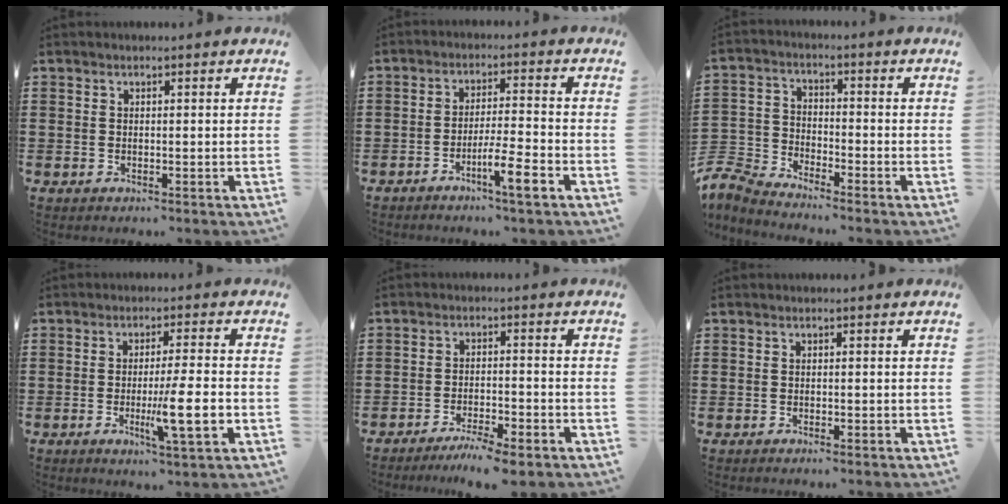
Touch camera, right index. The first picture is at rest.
{"total": 6.0, "force": [-3.7, 0.4, 4.7], "torque": [-0.083, -0.002, -0.067]}
{"total": 4.6, "force": [-4.5, 0.5, 0.7], "torque": [-0.046, -0.012, -0.101]}
{"total": 8.4, "force": [-2.1, 0.7, 8.1], "torque": [-0.136, -0.011, -0.035]}
{"total": 4.0, "force": [-3.7, -0.1, 1.6], "torque": [-0.035, -0.004, -0.074]}
{"total": 0.6, "force": [-0.6, 0.0, 0.2], "torque": [-0.006, -0.002, -0.011]}